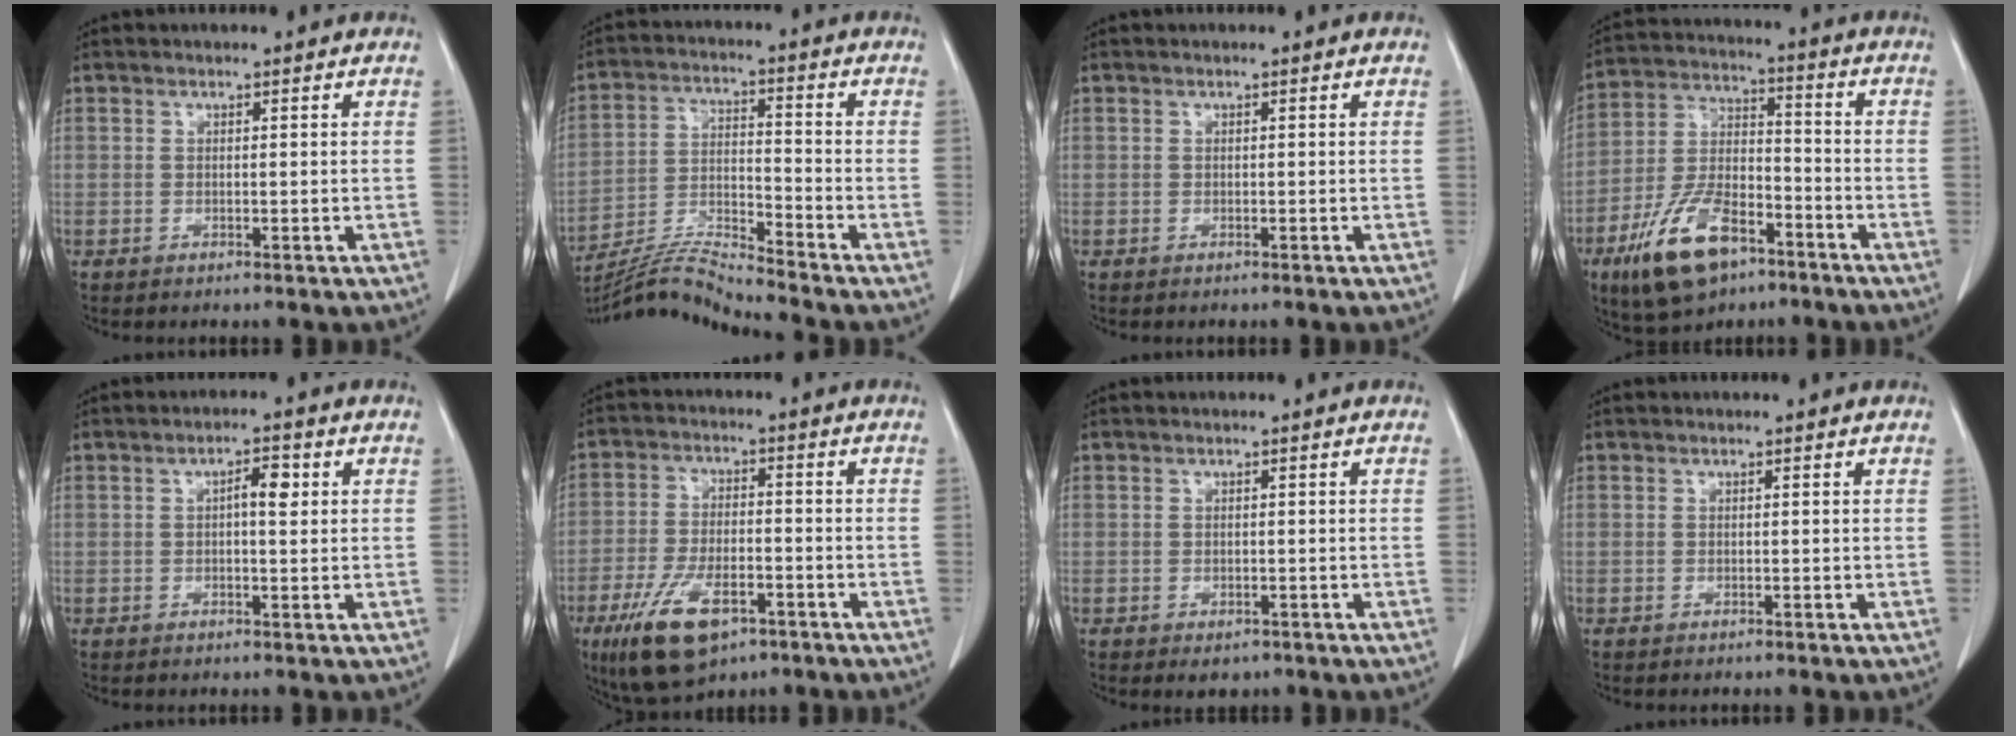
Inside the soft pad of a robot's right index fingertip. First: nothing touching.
{"total": 9.0, "force": [-8.6, -2.1, 1.7], "torque": [-0.039, 0.000, -0.162]}
{"total": 0.0}
{"total": 14.2, "force": [-8.3, 6.5, 9.4], "torque": [-0.192, 0.004, -0.147]}
{"total": 3.0, "force": [0.6, 0.8, 2.8], "torque": [-0.046, 0.006, 0.007]}
{"total": 11.5, "force": [-6.4, 5.1, 8.1], "torque": [-0.161, -0.010, -0.107]}
{"total": 1.9, "force": [-1.1, 1.3, 0.8], "torque": [-0.007, 0.000, -0.006]}
{"total": 0.0}